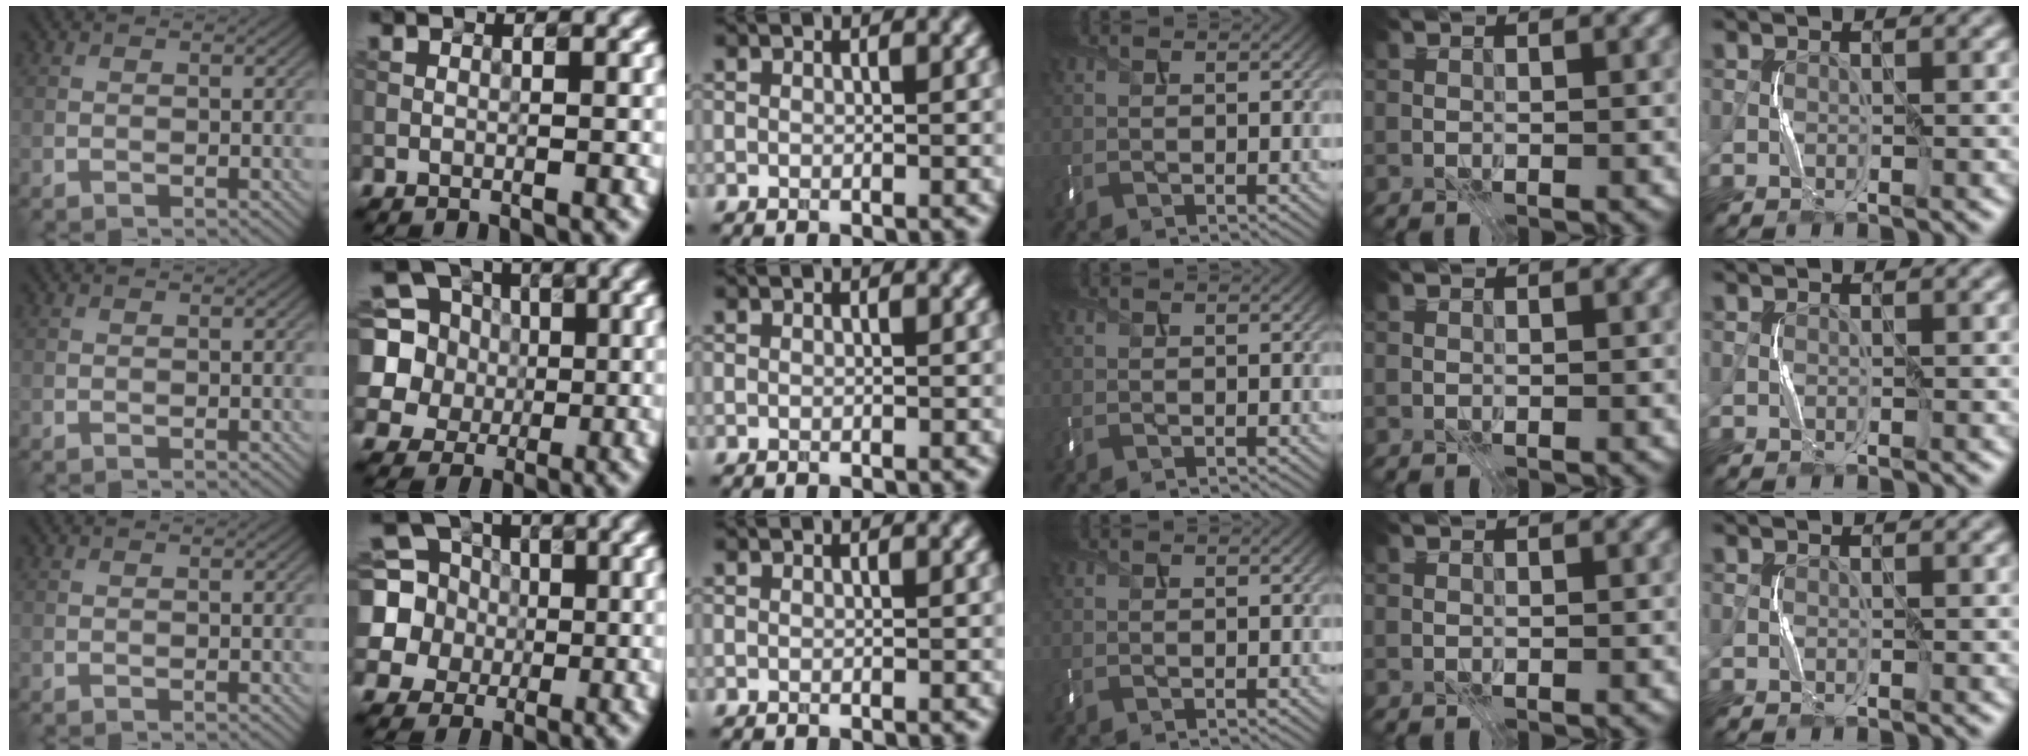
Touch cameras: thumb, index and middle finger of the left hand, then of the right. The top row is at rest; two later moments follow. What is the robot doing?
{"motion": "press", "object": "keyboard"}